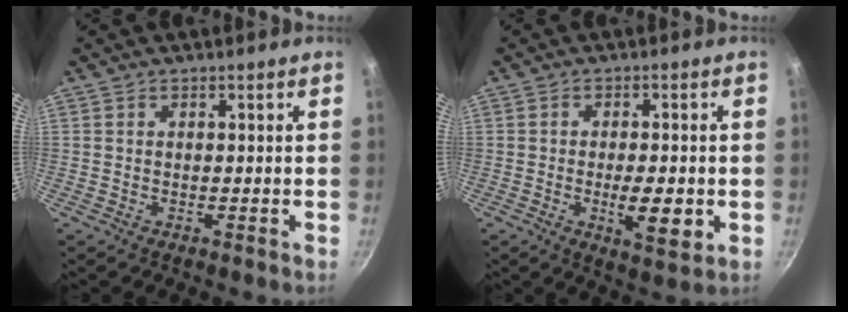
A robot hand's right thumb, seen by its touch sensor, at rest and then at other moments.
{"total": 7.4, "force": [-1.5, 2.8, 6.7], "torque": [-0.094, -0.003, -0.018]}